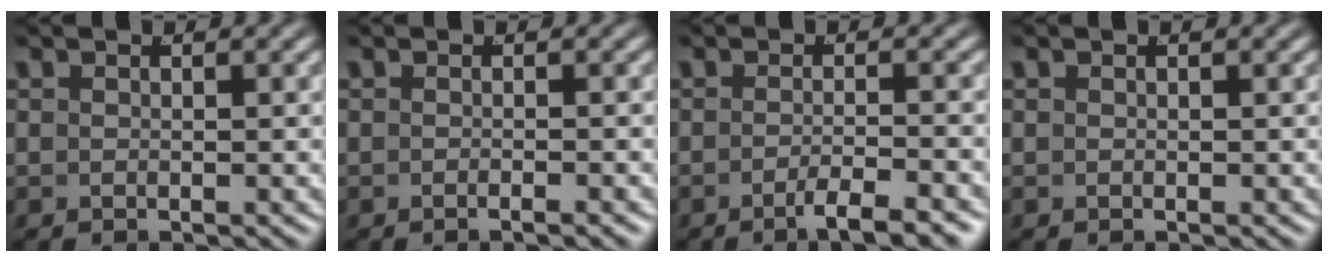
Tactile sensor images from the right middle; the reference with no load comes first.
{"total": 0.9, "force": [-0.8, -0.3, 0.4], "torque": [-0.006, 0.004, -0.015]}
{"total": 3.5, "force": [-2.6, 0.1, 2.3], "torque": [-0.036, -0.006, -0.044]}
{"total": 0.0}